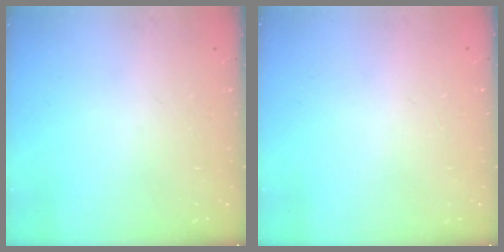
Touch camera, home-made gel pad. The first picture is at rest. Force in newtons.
{"total": 0.9, "press": 0.9, "slide": 0.1}